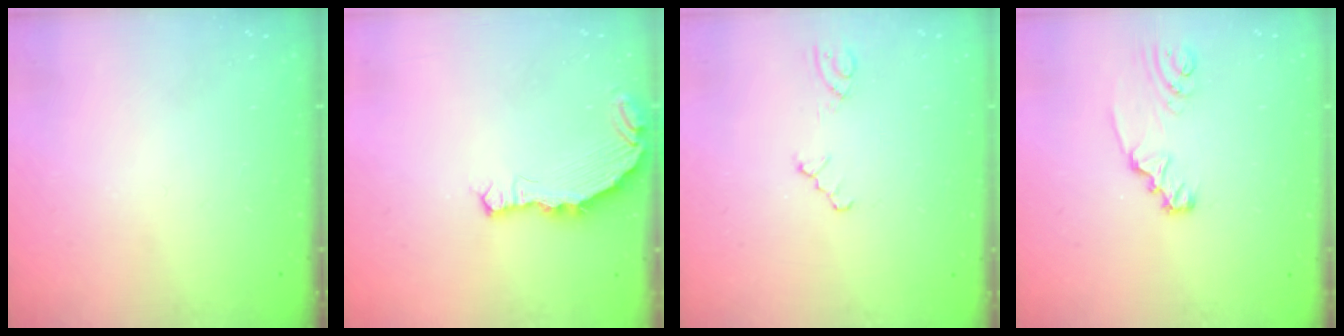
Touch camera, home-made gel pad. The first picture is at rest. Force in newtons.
{"total": 7.3, "press": 5.6, "slide": 4.7}
{"total": 2.1, "press": 2.0, "slide": 0.4}
{"total": 2.4, "press": 2.4, "slide": 0.1}